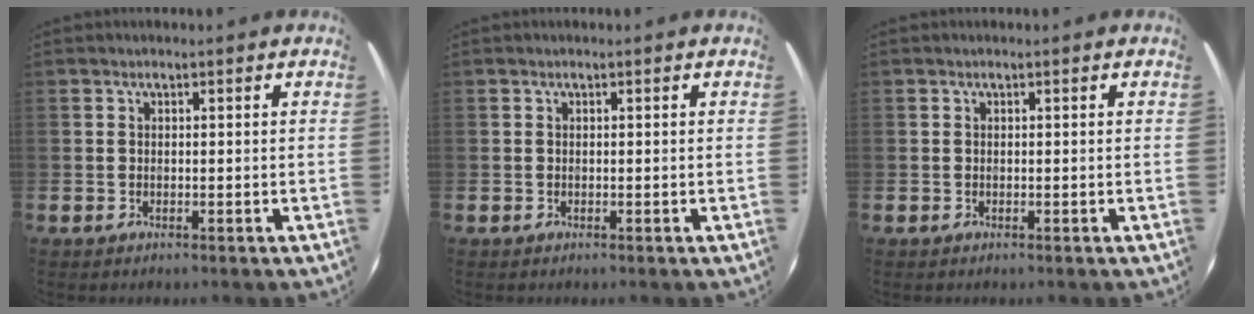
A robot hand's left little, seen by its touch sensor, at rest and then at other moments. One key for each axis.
{"total": 0.0}
{"total": 0.0}